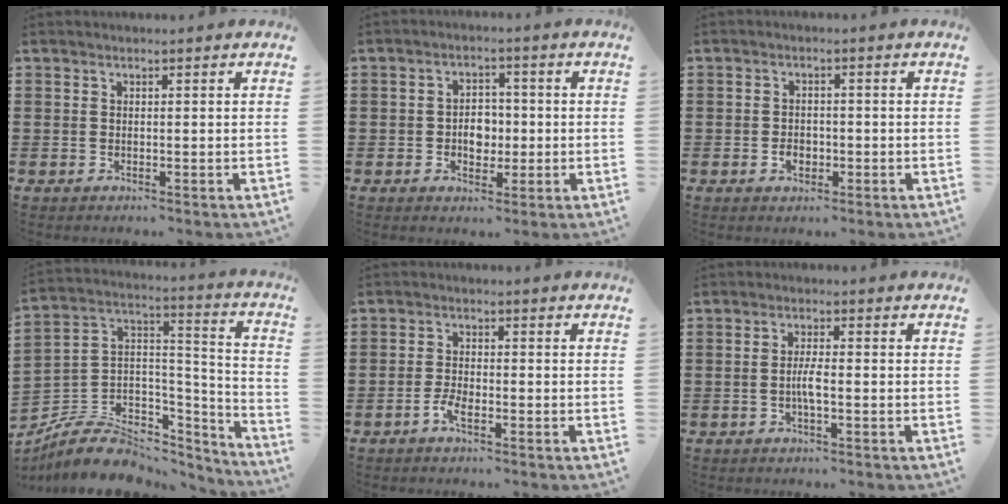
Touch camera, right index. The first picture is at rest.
{"total": 3.9, "force": [-0.6, 3.0, 2.4], "torque": [-0.036, 0.000, -0.018]}
{"total": 2.5, "force": [-0.9, 1.7, 1.5], "torque": [-0.031, 0.001, -0.018]}
{"total": 8.9, "force": [-5.7, 6.0, 3.4], "torque": [-0.076, 0.016, -0.099]}
{"total": 2.7, "force": [-1.6, 0.9, 2.0], "torque": [-0.049, -0.002, -0.035]}
{"total": 2.9, "force": [-0.7, 0.4, 2.7], "torque": [-0.064, -0.005, -0.018]}